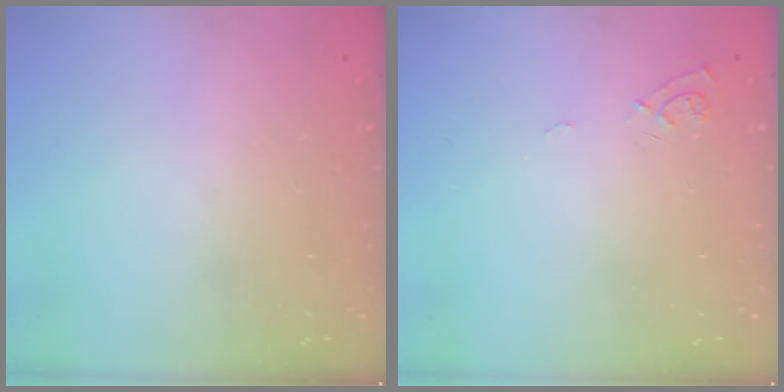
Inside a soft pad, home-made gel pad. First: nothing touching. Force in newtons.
{"total": 6.8, "press": 6.8, "slide": 0.6}